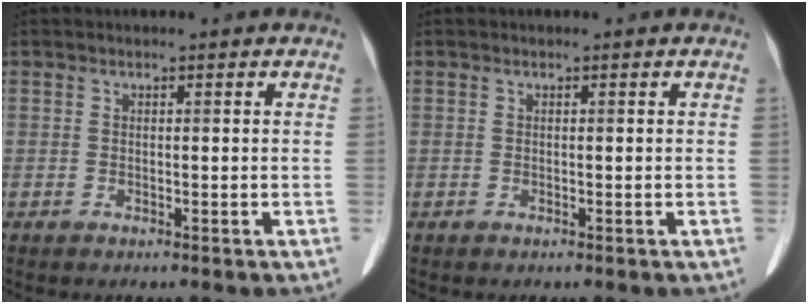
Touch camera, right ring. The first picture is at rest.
{"total": 0.0}